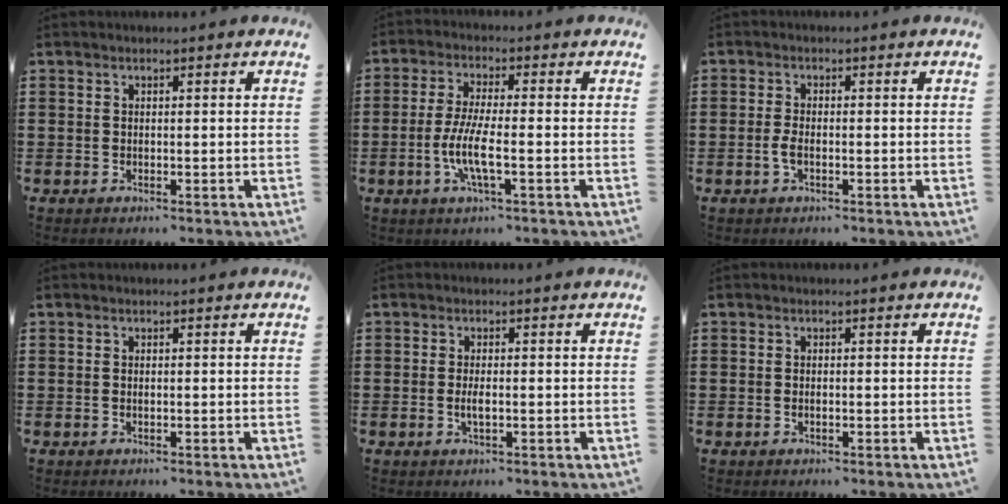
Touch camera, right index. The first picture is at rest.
{"total": 6.5, "force": [-2.0, 1.1, 6.1], "torque": [-0.141, -0.016, -0.046]}
{"total": 2.1, "force": [-0.6, 0.6, 1.9], "torque": [-0.054, -0.009, -0.015]}
{"total": 0.0}
{"total": 2.2, "force": [-0.4, 0.7, 2.1], "torque": [-0.045, -0.005, -0.008]}
{"total": 0.6, "force": [-0.1, 0.1, 0.6], "torque": [-0.012, -0.003, -0.002]}